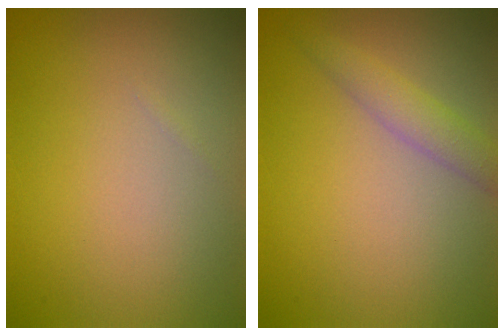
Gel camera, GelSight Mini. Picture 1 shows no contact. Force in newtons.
{"total": 2.3, "press": 2.3, "slide": 0.0}